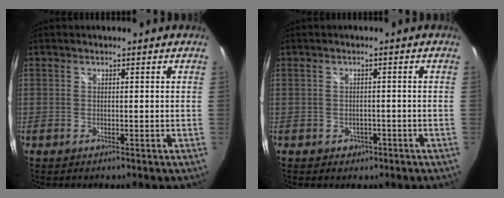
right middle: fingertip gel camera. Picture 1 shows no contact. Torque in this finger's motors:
{"motor_torque": [-0.13, -0.06, 0.05, 0.01]}